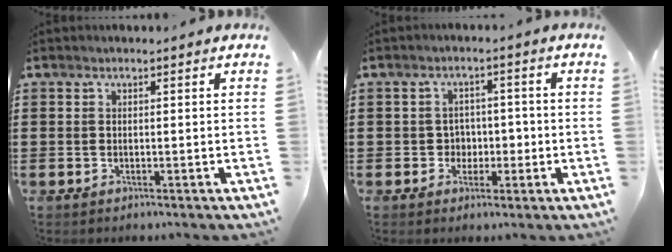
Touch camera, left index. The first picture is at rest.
{"total": 3.2, "force": [-0.5, 3.0, 1.1], "torque": [-0.026, 0.003, -0.016]}